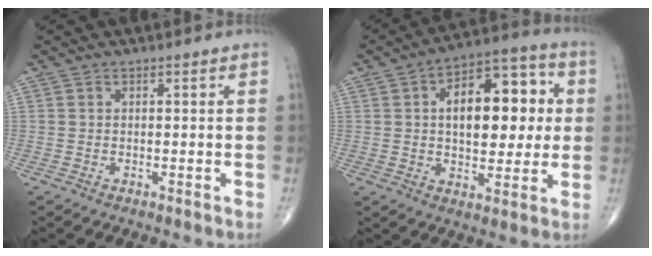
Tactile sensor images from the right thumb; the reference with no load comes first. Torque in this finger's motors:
{"motor_torque": [-0.93, 1.56, 0.90, 0.60, 0.10]}